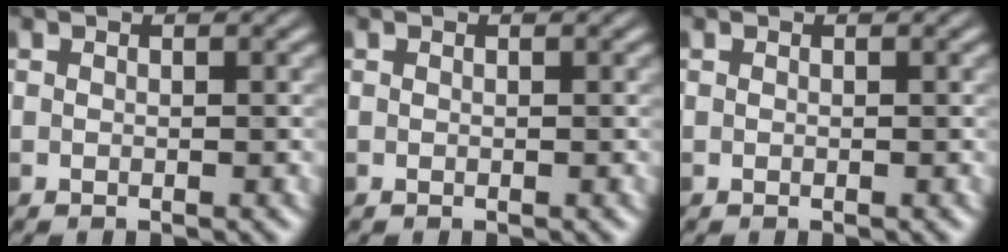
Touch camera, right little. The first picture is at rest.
{"total": 0.0}
{"total": 0.0}